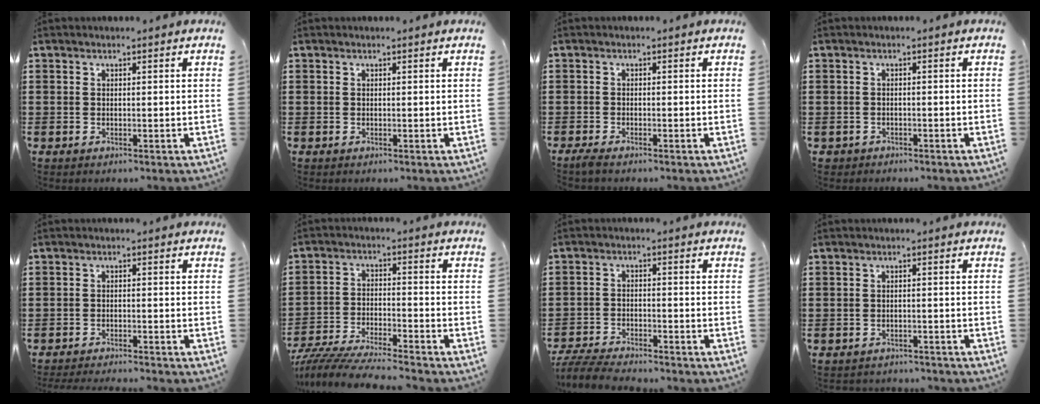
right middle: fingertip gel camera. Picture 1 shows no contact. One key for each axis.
{"total": 0.0}
{"total": 1.2, "fx": -0.9, "fy": 0.1, "fz": 0.7, "tx": -0.020, "ty": -0.006, "tz": -0.020}
{"total": 0.9, "fx": -0.8, "fy": 0.4, "fz": 0.0, "tx": -0.002, "ty": 0.002, "tz": -0.018}
{"total": 2.1, "fx": -2.1, "fy": -0.1, "fz": 0.2, "tx": -0.005, "ty": 0.001, "tz": -0.043}
{"total": 6.7, "fx": -6.4, "fy": 0.0, "fz": 1.7, "tx": -0.043, "ty": -0.007, "tz": -0.129}
{"total": 5.1, "fx": -5.0, "fy": 0.5, "fz": 1.2, "tx": -0.036, "ty": -0.004, "tz": -0.104}
{"total": 1.5, "fx": -1.5, "fy": 0.2, "fz": -0.1, "tx": -0.004, "ty": 0.001, "tz": -0.033}